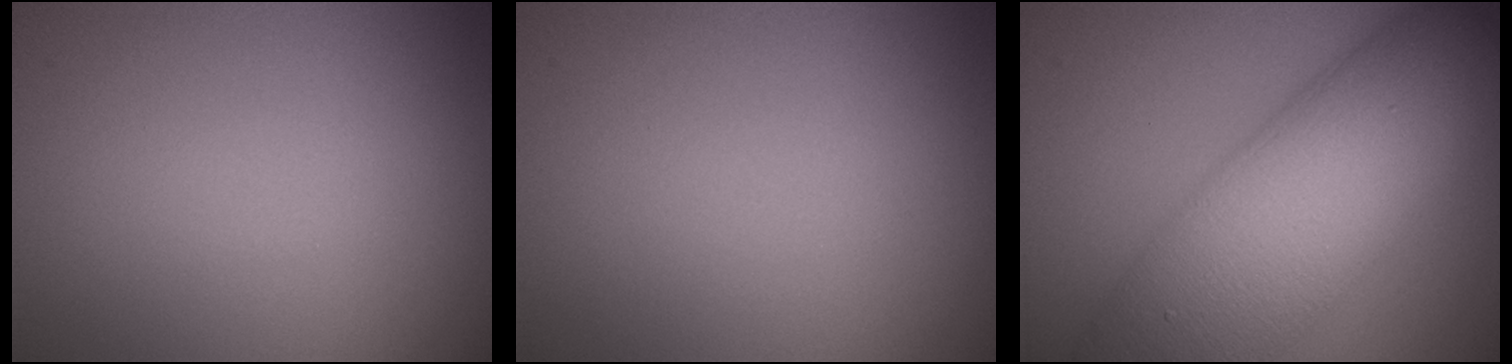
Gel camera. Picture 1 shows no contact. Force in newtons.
{"total": 0.0}
{"total": 14.1, "press": 14.1, "slide": 0.5}